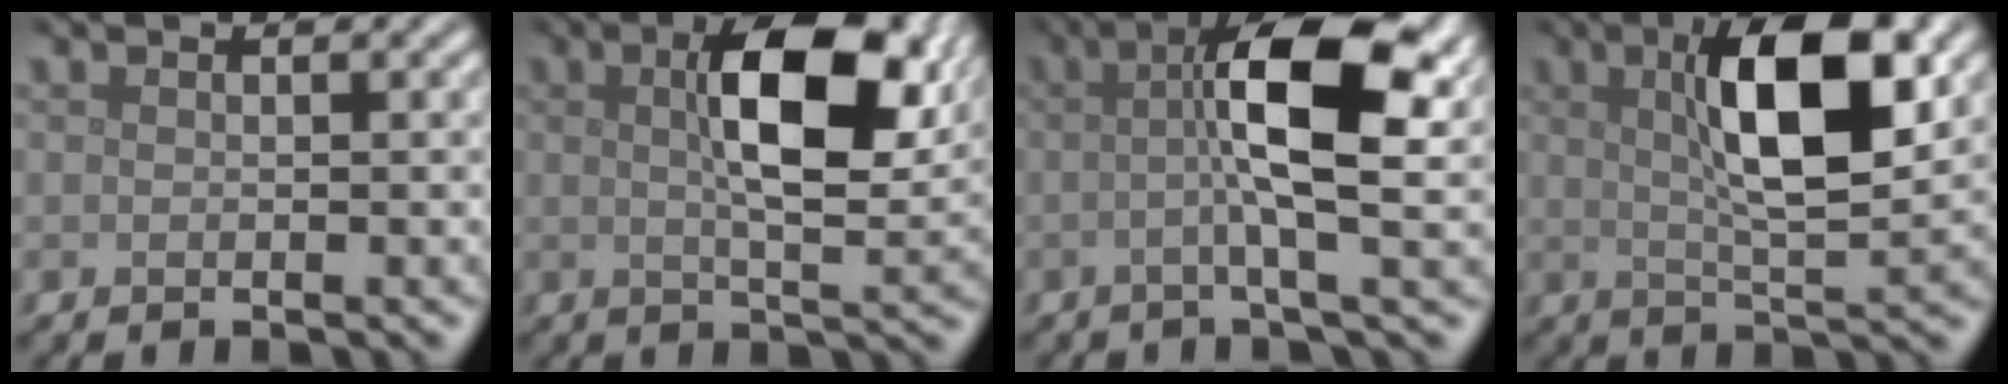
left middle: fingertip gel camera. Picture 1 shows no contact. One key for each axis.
{"total": 9.9, "fx": 2.6, "fy": 3.8, "fz": 8.8, "tx": -0.142, "ty": 0.007, "tz": 0.041}
{"total": 9.0, "fx": 1.1, "fy": 2.1, "fz": 8.7, "tx": -0.136, "ty": 0.017, "tz": 0.013}
{"total": 9.1, "fx": 2.5, "fy": 2.7, "fz": 8.3, "tx": -0.132, "ty": 0.008, "tz": 0.040}